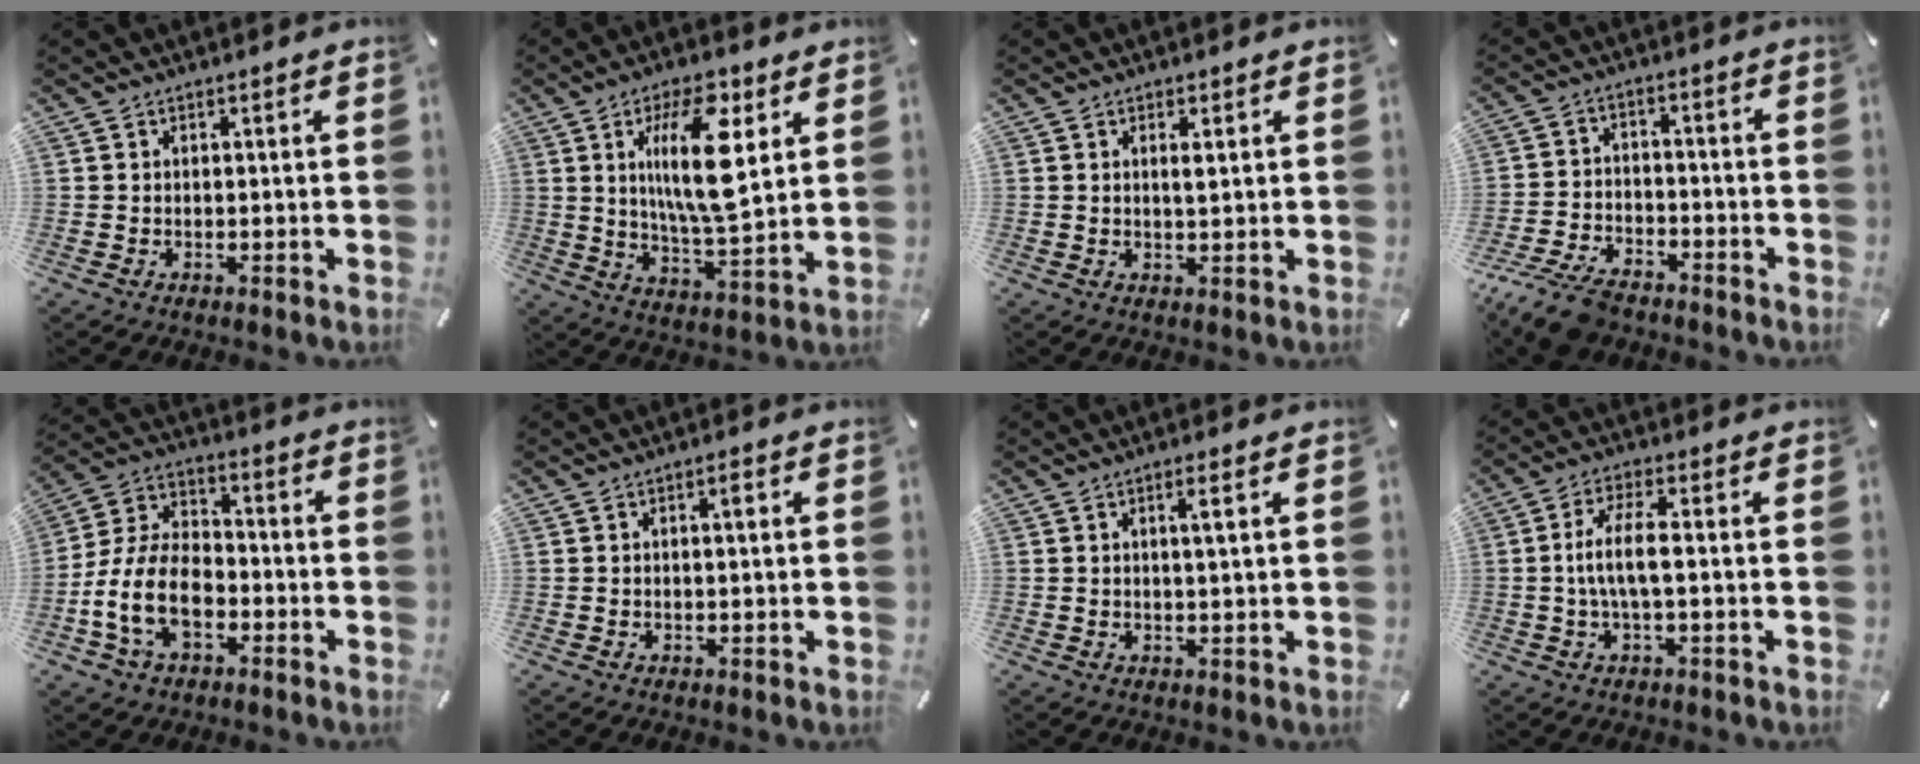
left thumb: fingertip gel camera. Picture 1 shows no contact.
{"total": 16.1, "force": [5.4, 5.3, 14.2], "torque": [-0.278, -0.019, 0.078]}
{"total": 2.1, "force": [0.7, 0.6, 2.0], "torque": [-0.032, -0.002, 0.008]}
{"total": 9.6, "force": [-7.8, 3.8, 4.3], "torque": [-0.088, 0.037, -0.150]}
{"total": 13.7, "force": [-5.2, 8.8, 9.1], "torque": [-0.208, 0.018, -0.098]}
{"total": 1.7, "force": [0.3, 0.4, 1.6], "torque": [-0.033, 0.005, 0.002]}
{"total": 2.9, "force": [0.9, 0.1, 2.8], "torque": [-0.055, 0.001, 0.011]}
{"total": 7.9, "force": [-0.3, 2.2, 7.6], "torque": [-0.156, -0.001, -0.012]}